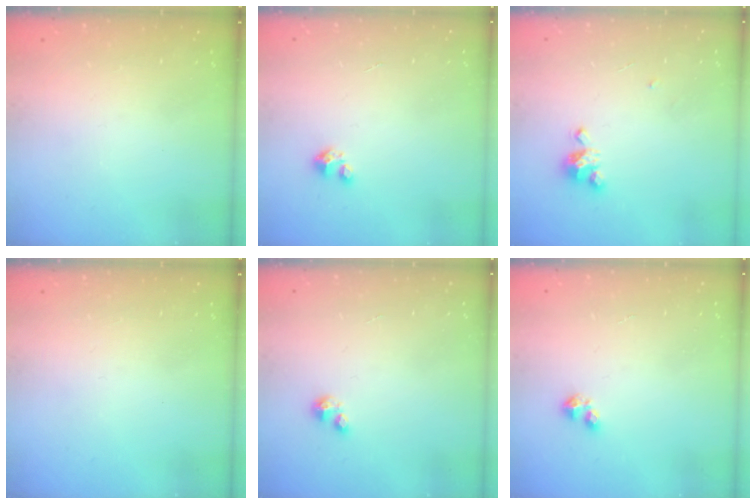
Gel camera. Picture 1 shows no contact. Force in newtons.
{"total": 1.8, "press": 1.8, "slide": 0.1}
{"total": 4.2, "press": 4.2, "slide": 0.2}
{"total": 0.0}
{"total": 1.7, "press": 1.7, "slide": 0.4}
{"total": 2.4, "press": 2.4, "slide": 0.5}